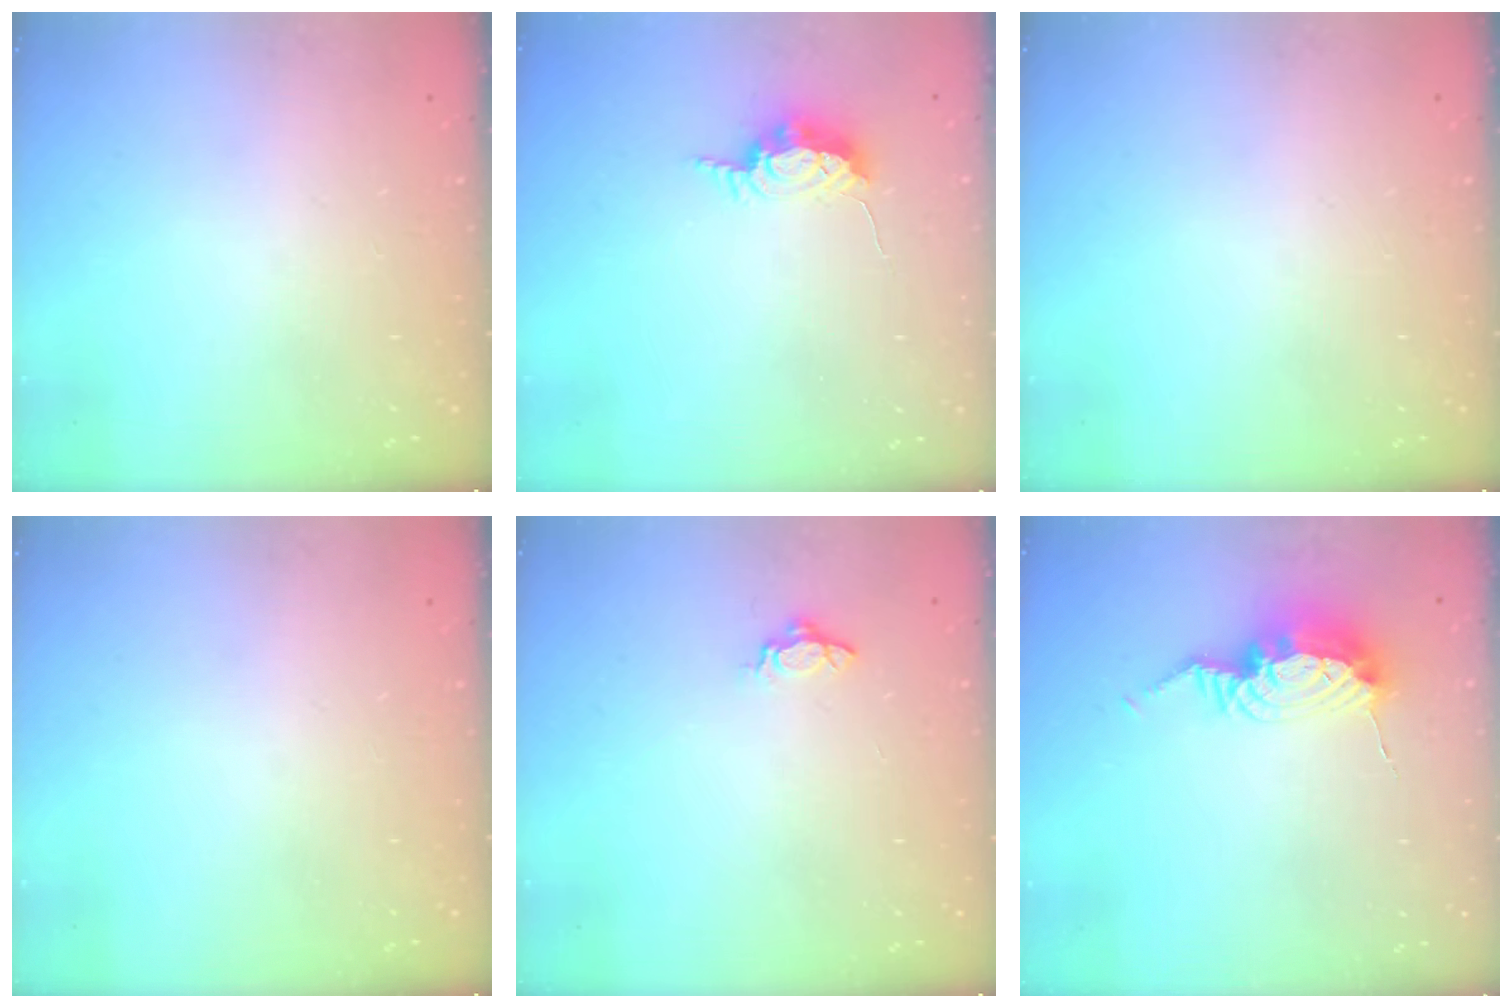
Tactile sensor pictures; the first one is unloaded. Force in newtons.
{"total": 6.6, "press": 6.6, "slide": 0.3}
{"total": 0.0}
{"total": 0.0}
{"total": 5.2, "press": 5.2, "slide": 0.7}
{"total": 11.2, "press": 11.1, "slide": 1.2}